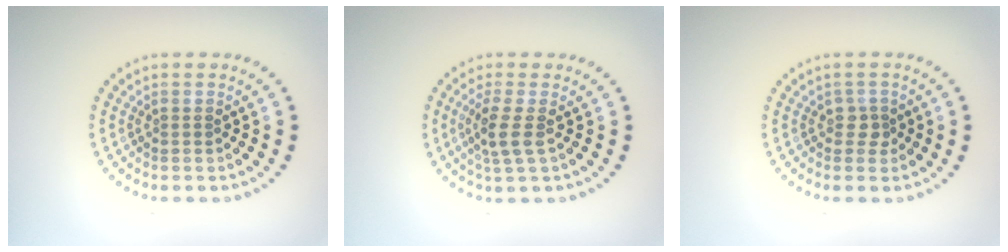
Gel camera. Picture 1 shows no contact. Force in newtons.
{"total": 2.4, "press": 2.0, "slide": 1.3}
{"total": 1.3, "press": 1.1, "slide": 0.7}